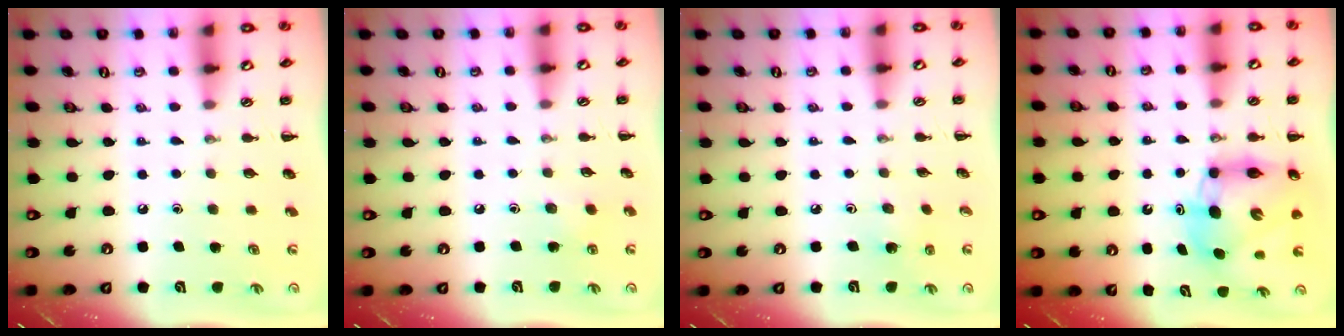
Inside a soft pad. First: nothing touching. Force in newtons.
{"total": 3.1, "press": 3.0, "slide": 0.8}
{"total": 2.6, "press": 2.4, "slide": 0.8}
{"total": 9.6, "press": 9.2, "slide": 2.7}